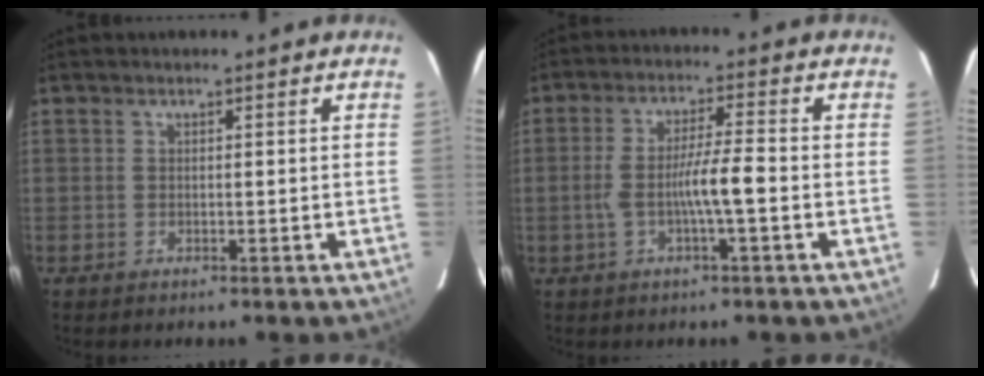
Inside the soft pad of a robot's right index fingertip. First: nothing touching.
{"total": 6.2, "force": [-1.4, 0.2, 6.0], "torque": [-0.118, 0.007, -0.025]}